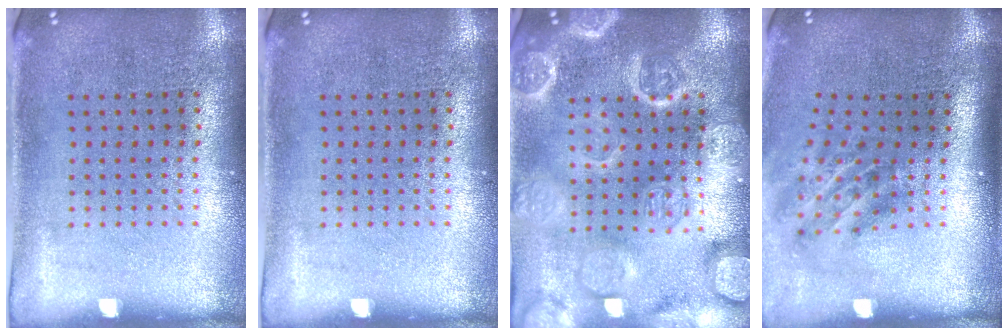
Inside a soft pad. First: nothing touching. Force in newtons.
{"total": 0.0}
{"total": 4.2, "press": 4.1, "slide": 0.6}
{"total": 1.9, "press": 1.1, "slide": 1.5}